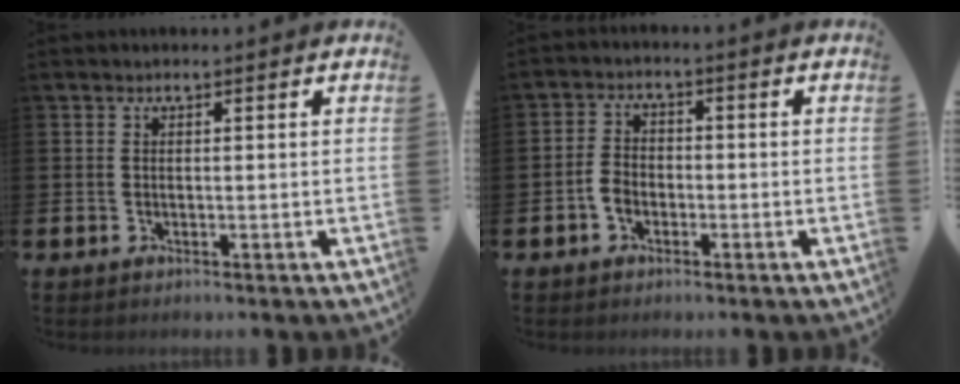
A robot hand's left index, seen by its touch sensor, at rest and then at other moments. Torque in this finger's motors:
{"motor_torque": [0.85, 0.77, 0.11, 0.05]}